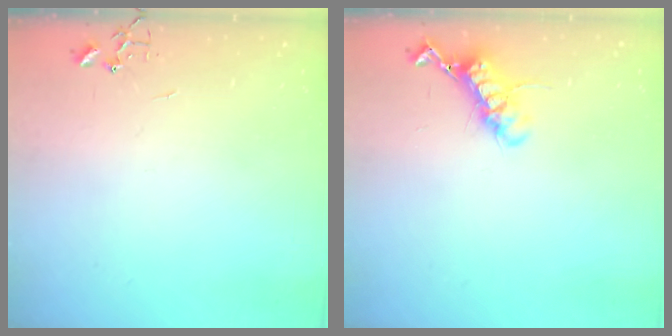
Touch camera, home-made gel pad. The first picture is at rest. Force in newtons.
{"total": 11.9, "press": 11.8, "slide": 0.9}